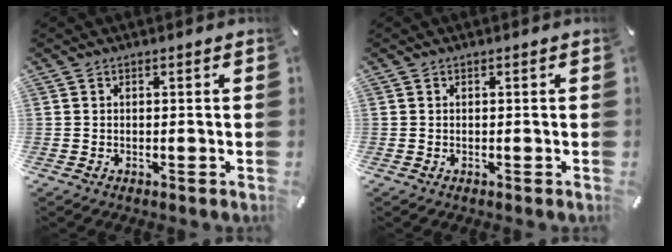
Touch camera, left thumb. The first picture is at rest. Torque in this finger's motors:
{"motor_torque": [-0.01, 0.00, -0.01, 0.02, 0.00]}